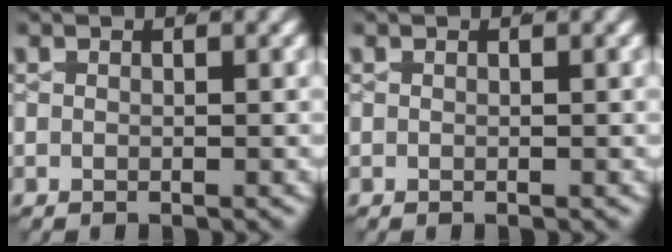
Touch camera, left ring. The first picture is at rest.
{"total": 0.0}